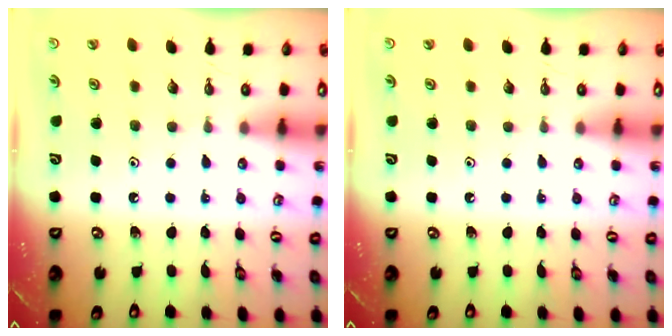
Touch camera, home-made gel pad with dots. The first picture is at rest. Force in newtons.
{"total": 0.0}